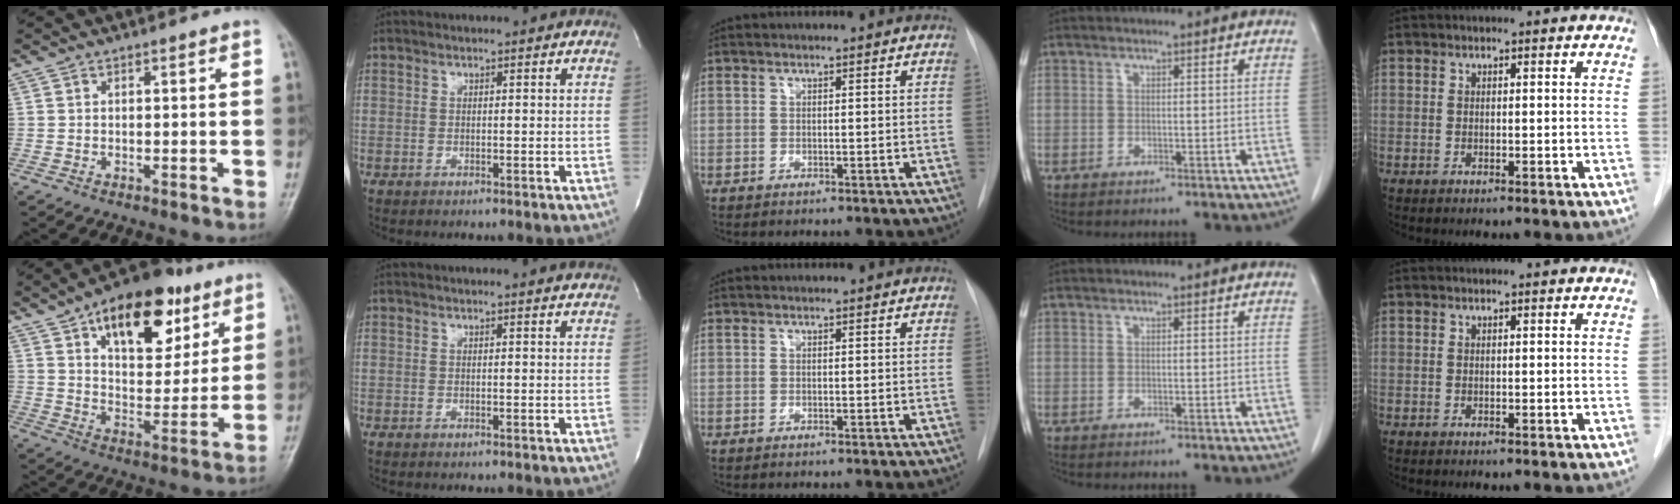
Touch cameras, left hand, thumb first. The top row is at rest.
{"thumb": {"total": 19.8, "force": [10.2, 10.5, 13.4], "torque": [-0.149, -0.032, 0.161]}, "index": {"total": 1.7, "force": [1.7, -0.2, 0.3], "torque": [-0.012, -0.012, 0.006]}}